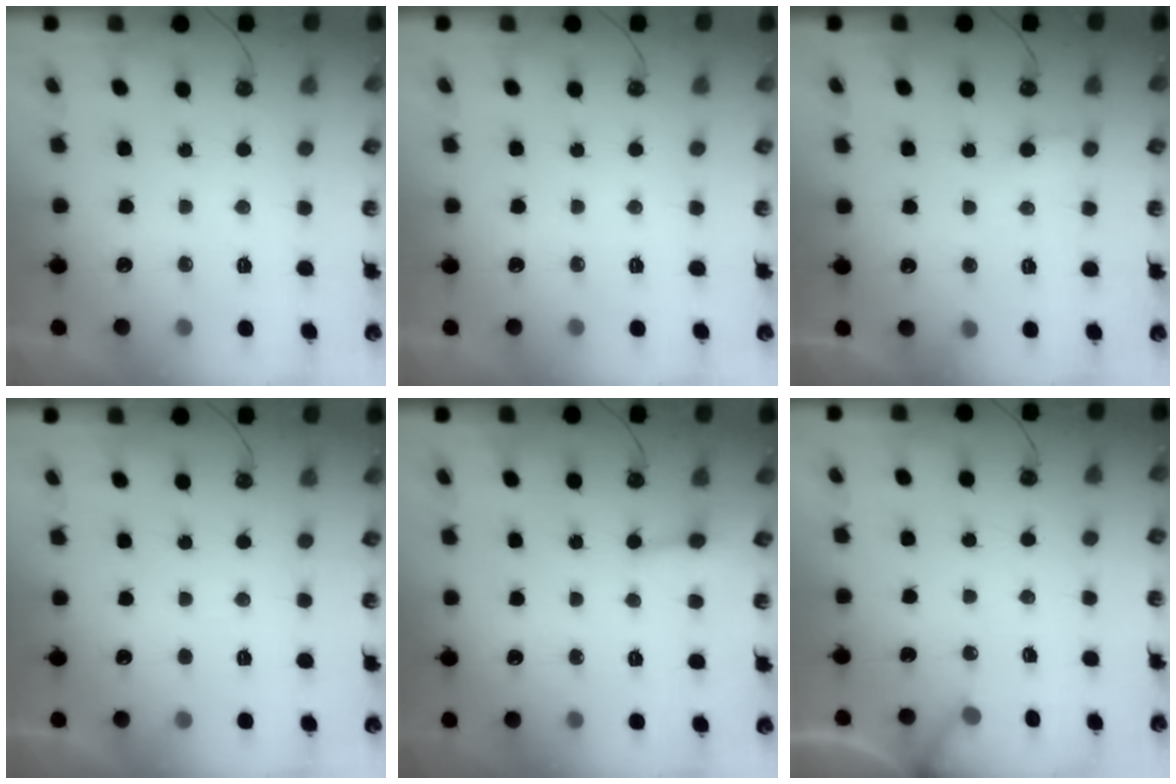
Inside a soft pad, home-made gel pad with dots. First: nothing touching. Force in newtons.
{"total": 0.0}
{"total": 5.4, "press": 5.4, "slide": 0.5}
{"total": 4.0, "press": 4.0, "slide": 0.4}
{"total": 2.6, "press": 2.6, "slide": 0.2}
{"total": 5.9, "press": 5.8, "slide": 0.5}